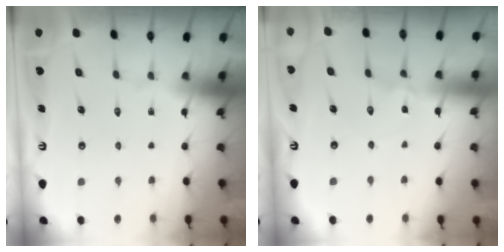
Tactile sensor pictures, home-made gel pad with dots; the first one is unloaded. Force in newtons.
{"total": 0.0}